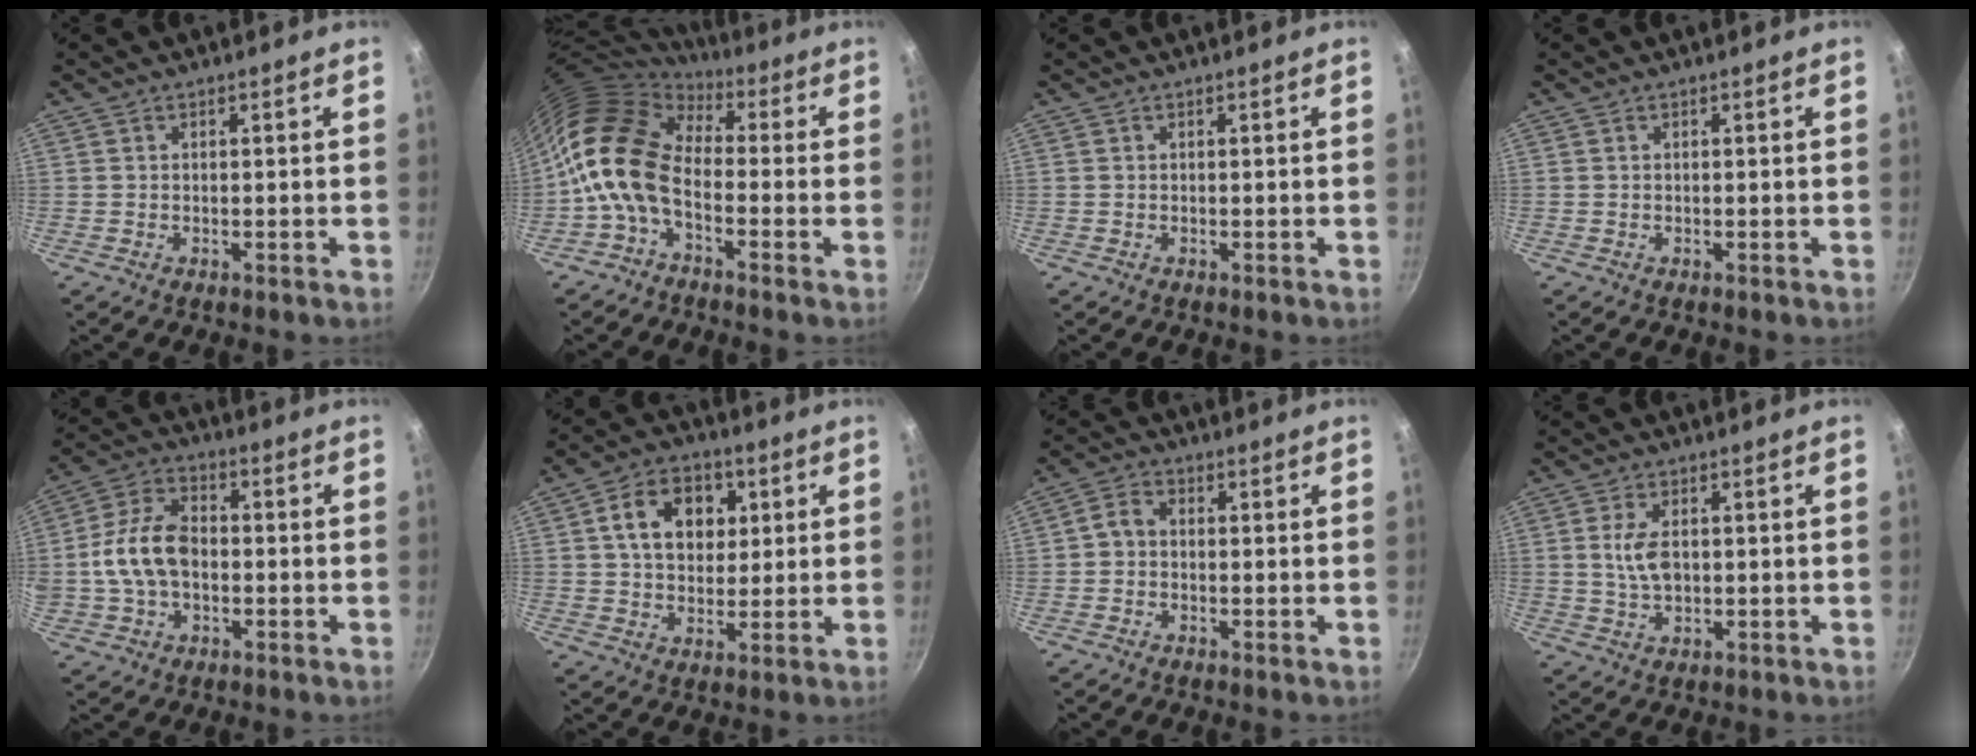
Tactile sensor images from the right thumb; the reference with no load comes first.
{"total": 13.5, "force": [-2.2, 8.6, 10.2], "torque": [-0.177, 0.032, -0.067]}
{"total": 0.0}
{"total": 0.0}
{"total": 12.2, "force": [-0.9, 8.0, 9.1], "torque": [-0.166, 0.029, -0.027]}
{"total": 11.7, "force": [3.1, 8.6, 7.2], "torque": [-0.088, 0.005, 0.043]}
{"total": 3.0, "force": [-0.5, 2.4, 1.8], "torque": [-0.038, 0.014, -0.020]}
{"total": 5.4, "force": [0.5, 3.1, 4.5], "torque": [-0.081, 0.002, 0.011]}